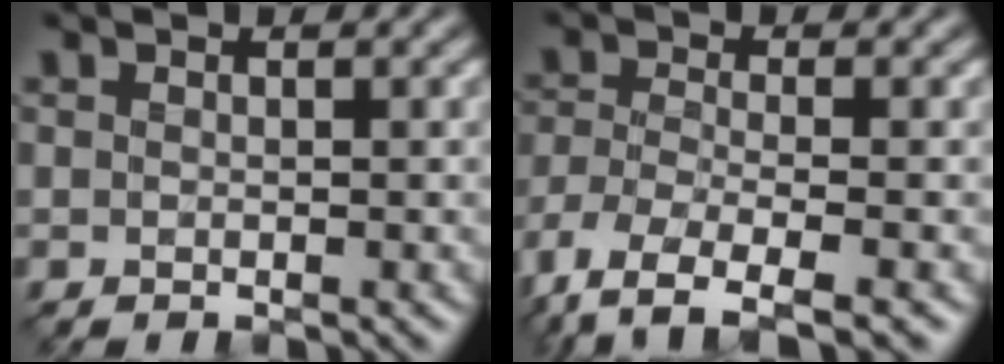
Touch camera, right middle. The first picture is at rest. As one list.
[{"total": 6.4, "force": [-4.8, 1.5, 4.0], "torque": [-0.084, -0.016, -0.100]}]